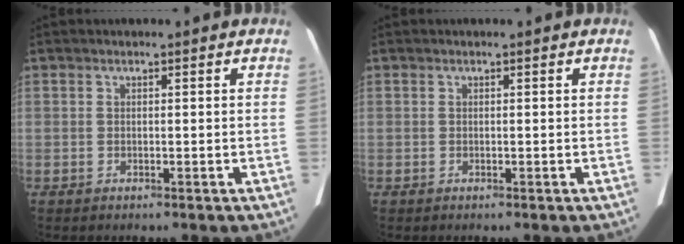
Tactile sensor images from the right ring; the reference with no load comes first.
{"total": 0.0}